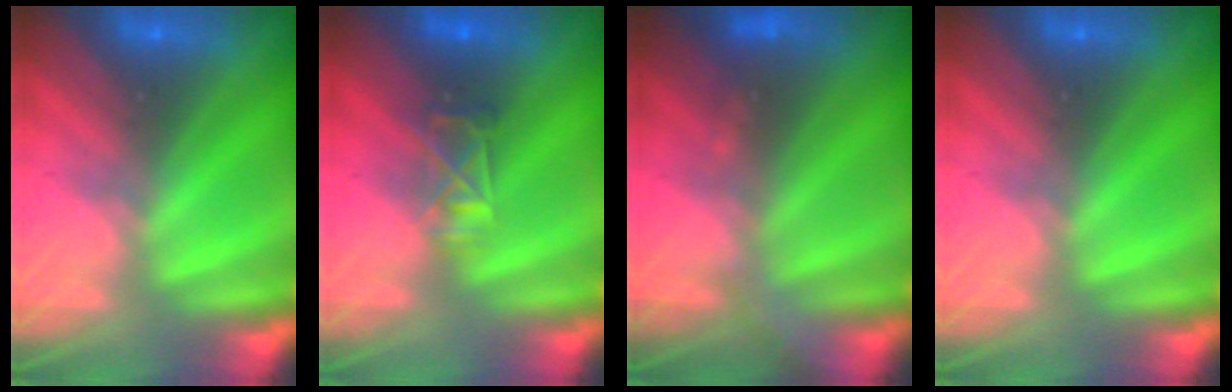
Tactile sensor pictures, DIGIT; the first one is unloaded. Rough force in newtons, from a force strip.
{"total": 2.9}
{"total": 2.8}
{"total": 0.0}